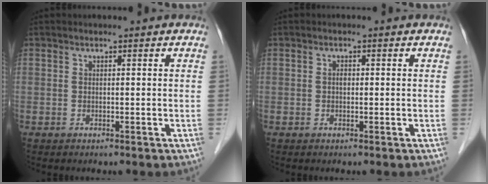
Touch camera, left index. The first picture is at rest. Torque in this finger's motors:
{"motor_torque": [0.02, 0.09, 0.04, 0.02]}